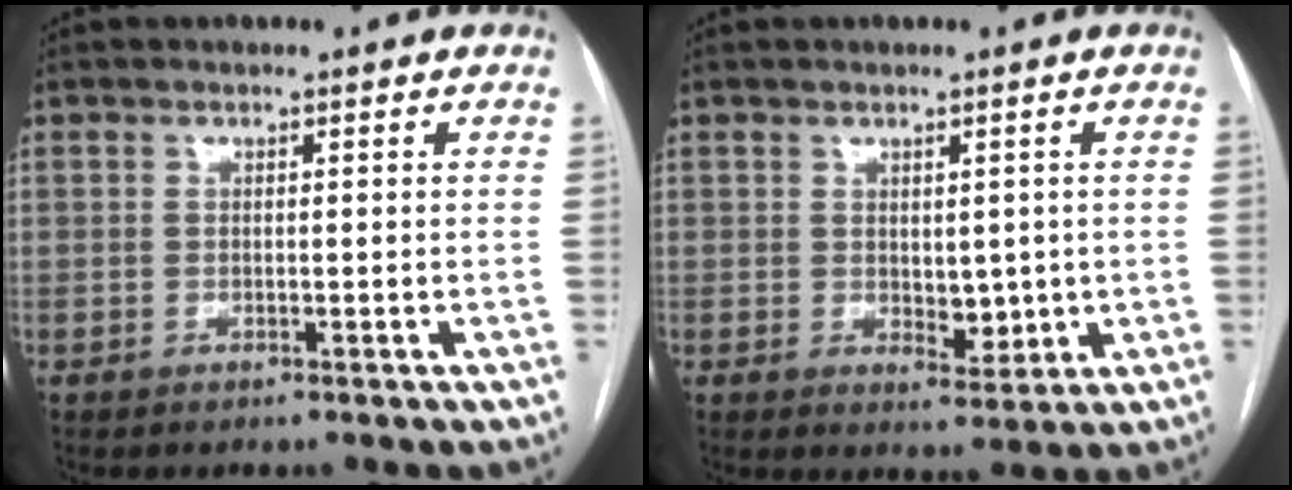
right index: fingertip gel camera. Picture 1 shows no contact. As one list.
[{"total": 3.9, "force": [0.0, 2.3, 3.2], "torque": [-0.041, -0.006, 0.011]}]